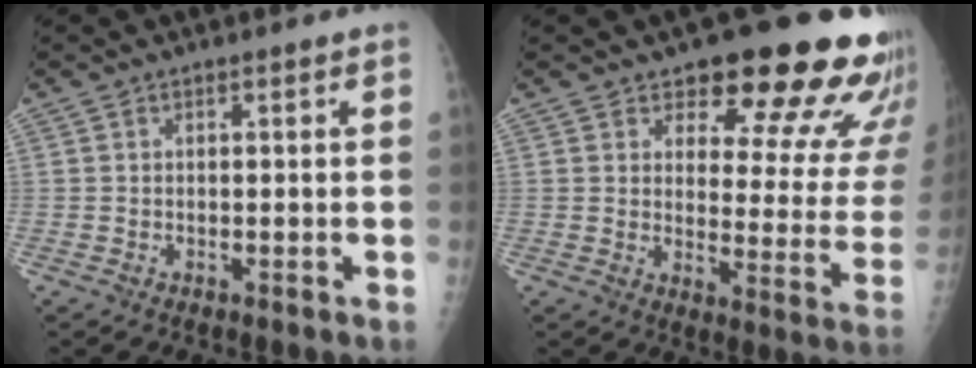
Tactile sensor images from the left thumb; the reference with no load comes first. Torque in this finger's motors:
{"motor_torque": [0.35, 0.65, 0.51, -0.28, 0.11]}